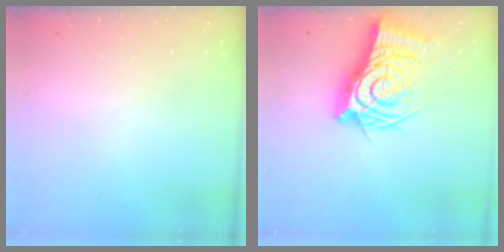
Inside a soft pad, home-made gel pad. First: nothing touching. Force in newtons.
{"total": 15.9, "press": 15.8, "slide": 1.6}